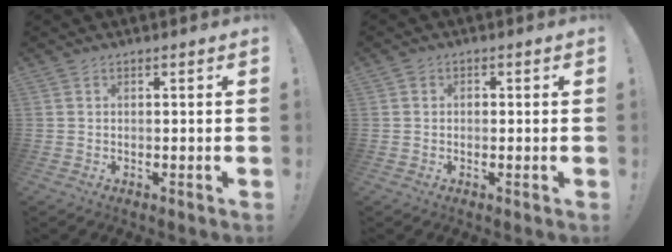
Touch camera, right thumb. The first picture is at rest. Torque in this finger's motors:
{"motor_torque": [-0.25, 0.00, 0.11, 0.04, -0.05]}